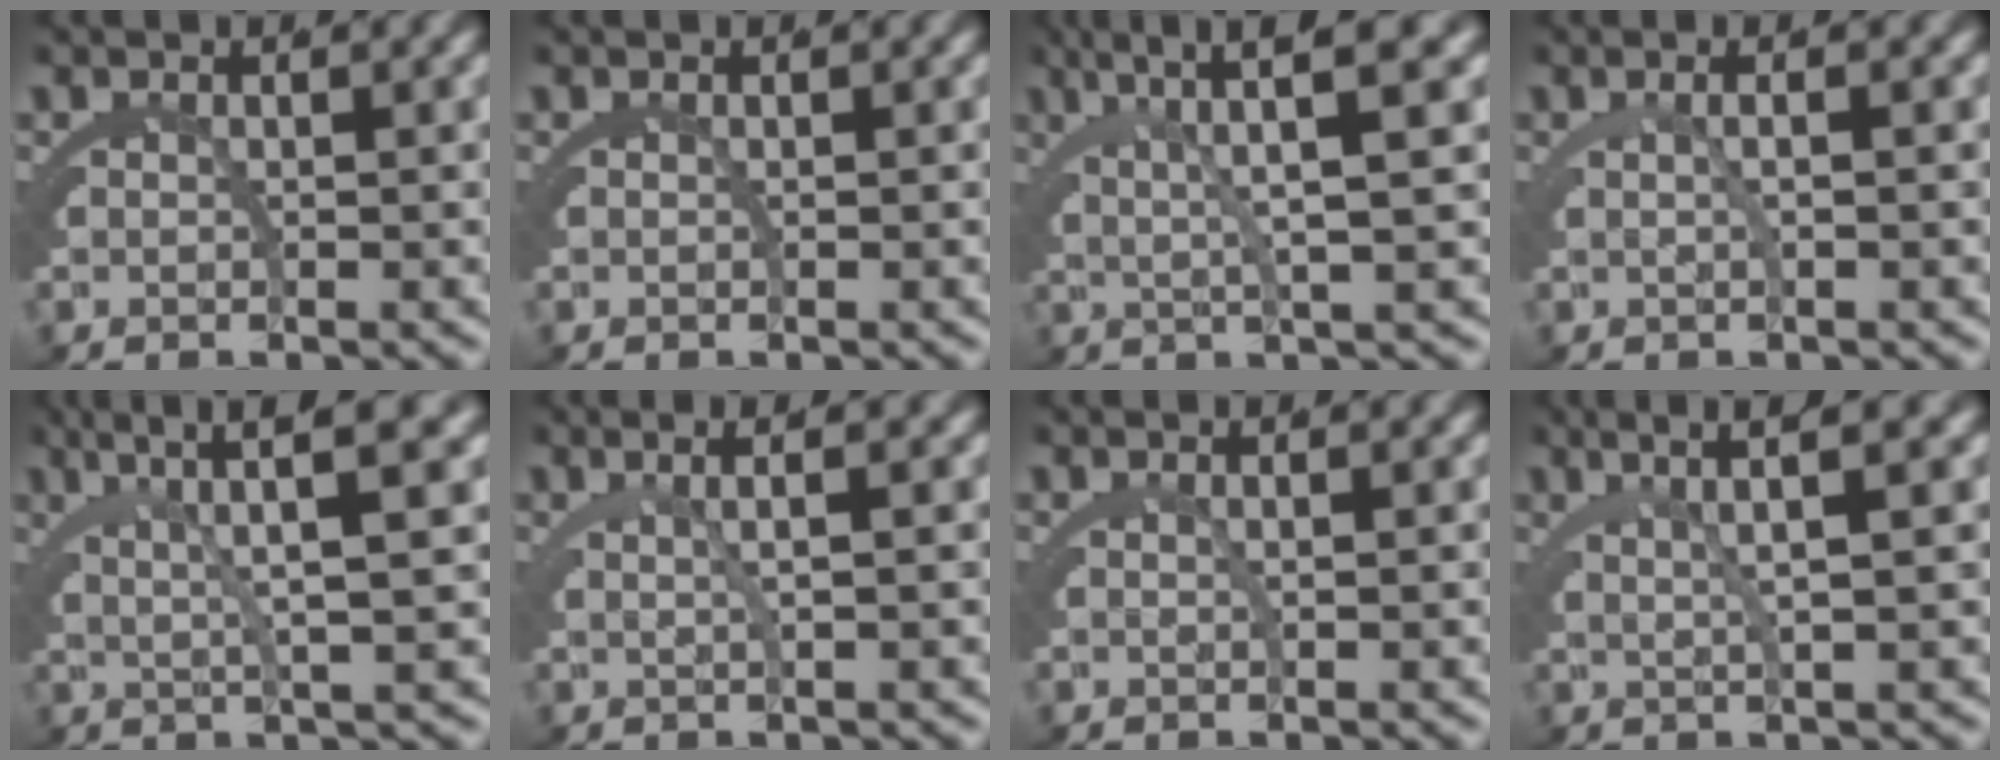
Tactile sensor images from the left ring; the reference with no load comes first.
{"total": 0.0}
{"total": 6.3, "force": [3.6, -0.3, 5.1], "torque": [-0.072, 0.013, 0.057]}
{"total": 1.6, "force": [0.3, -0.6, 1.4], "torque": [-0.015, 0.006, 0.007]}
{"total": 6.5, "force": [3.8, -0.3, 5.2], "torque": [-0.072, 0.014, 0.060]}
{"total": 2.9, "force": [1.6, -0.3, 2.5], "torque": [-0.016, 0.016, 0.023]}
{"total": 1.0, "force": [0.3, -0.7, 0.6], "torque": [-0.009, 0.003, 0.007]}
{"total": 5.1, "force": [3.5, -0.2, 3.6], "torque": [-0.037, 0.024, 0.053]}